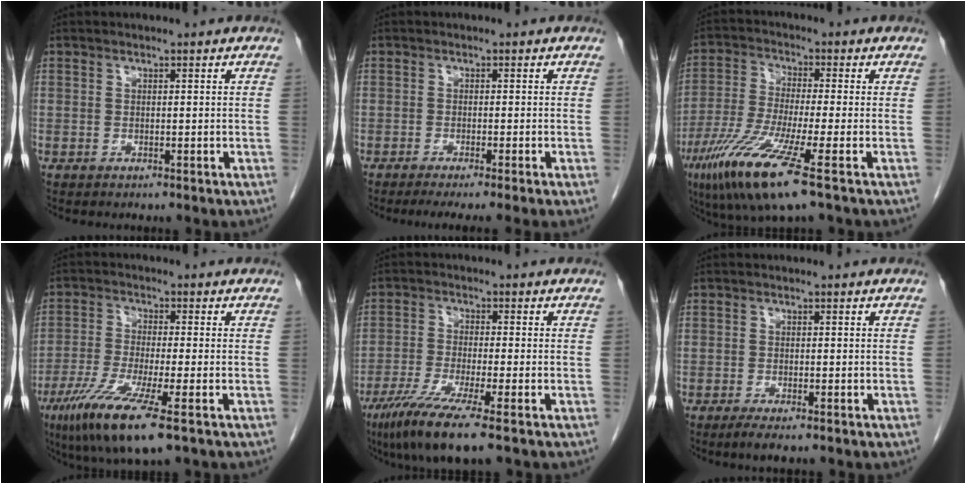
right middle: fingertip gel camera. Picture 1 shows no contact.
{"total": 6.2, "force": [-4.9, -1.0, 3.7], "torque": [-0.042, -0.015, -0.075]}
{"total": 12.1, "force": [-6.3, 0.1, 10.3], "torque": [-0.218, -0.034, -0.120]}
{"total": 10.7, "force": [-5.7, 0.5, 9.0], "torque": [-0.181, -0.034, -0.103]}
{"total": 9.2, "force": [-5.8, -0.2, 7.1], "torque": [-0.136, -0.029, -0.104]}
{"total": 2.0, "force": [-1.4, 0.1, 1.4], "torque": [-0.032, -0.007, -0.028]}